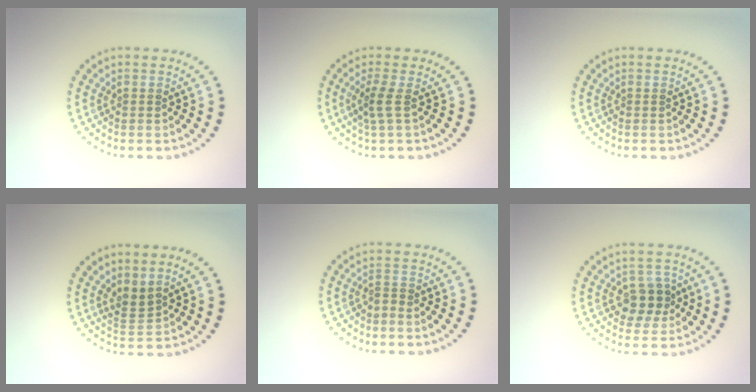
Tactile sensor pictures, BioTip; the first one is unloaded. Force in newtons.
{"total": 1.8, "press": 1.2, "slide": 1.4}
{"total": 0.0}
{"total": 1.8, "press": 1.3, "slide": 1.3}
{"total": 0.8, "press": 0.2, "slide": 0.7}
{"total": 2.9, "press": 2.7, "slide": 1.0}